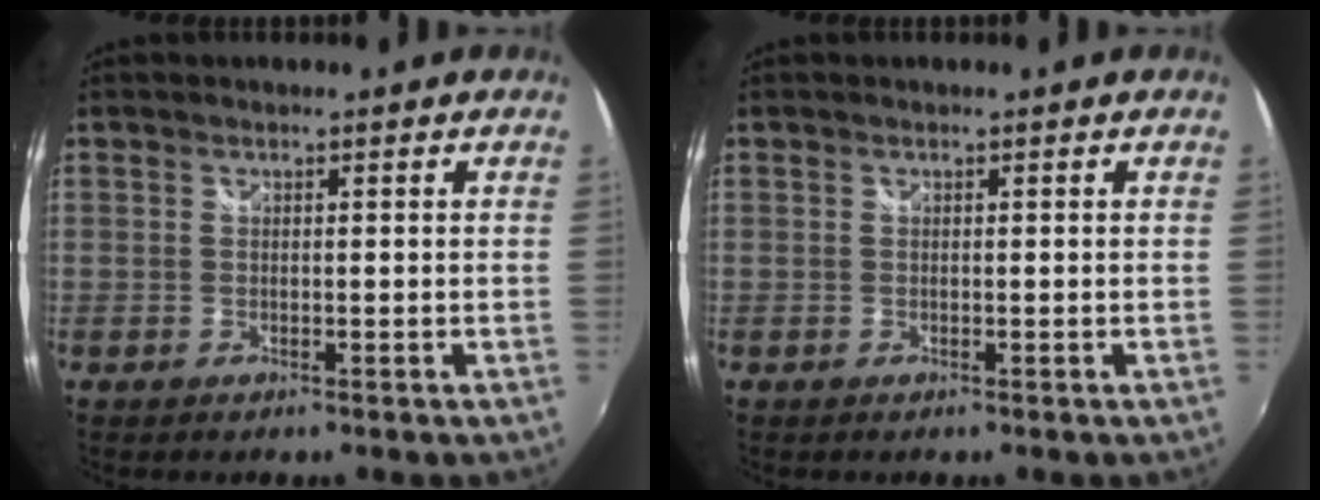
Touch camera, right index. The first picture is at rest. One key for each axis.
{"total": 0.0}